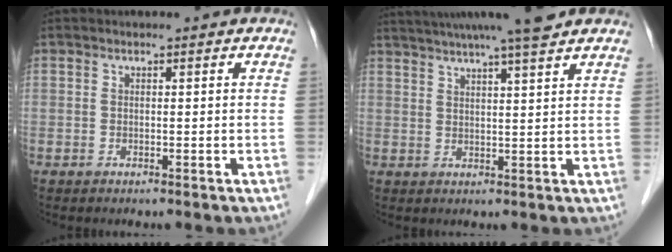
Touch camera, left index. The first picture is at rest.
{"total": 12.6, "force": [10.8, -0.6, 6.5], "torque": [-0.114, 0.018, 0.149]}